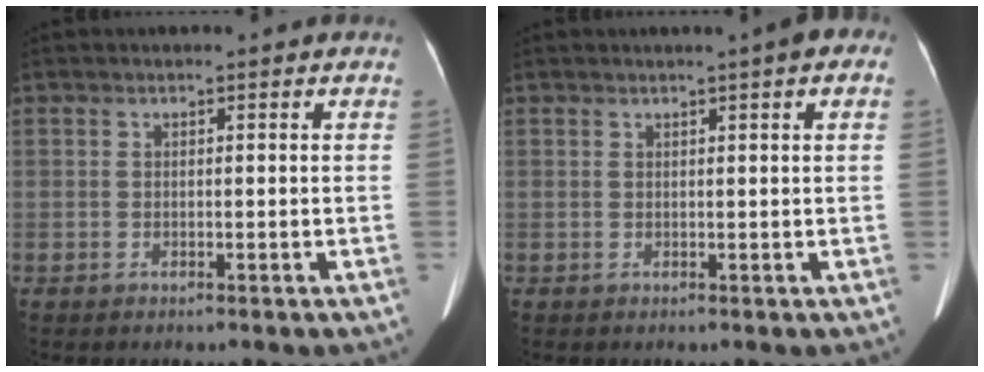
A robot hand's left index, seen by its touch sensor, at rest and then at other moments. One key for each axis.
{"total": 3.1, "fx": 1.6, "fy": 0.4, "fz": 2.6, "tx": -0.029, "ty": 0.014, "tz": 0.016}